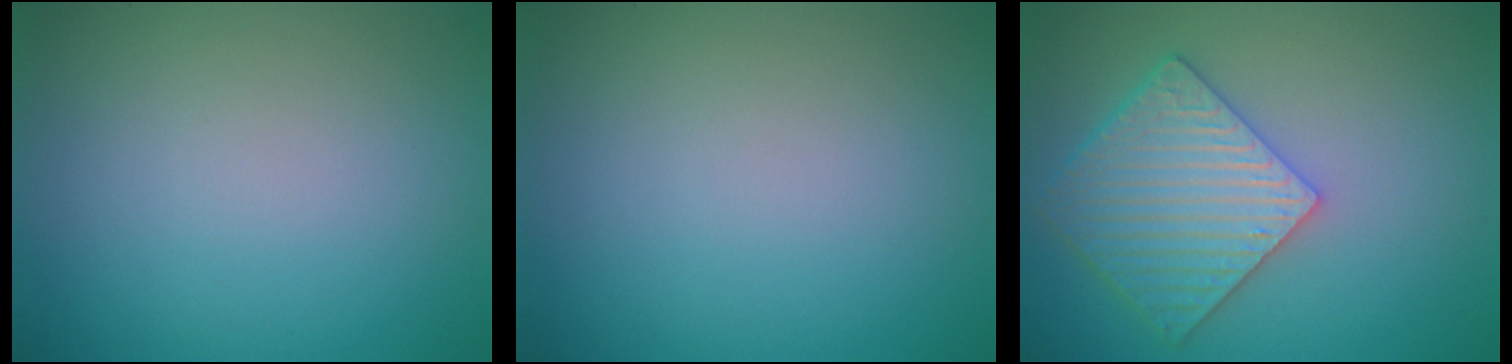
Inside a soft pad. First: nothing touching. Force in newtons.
{"total": 0.0}
{"total": 5.9, "press": 5.0, "slide": 3.1}